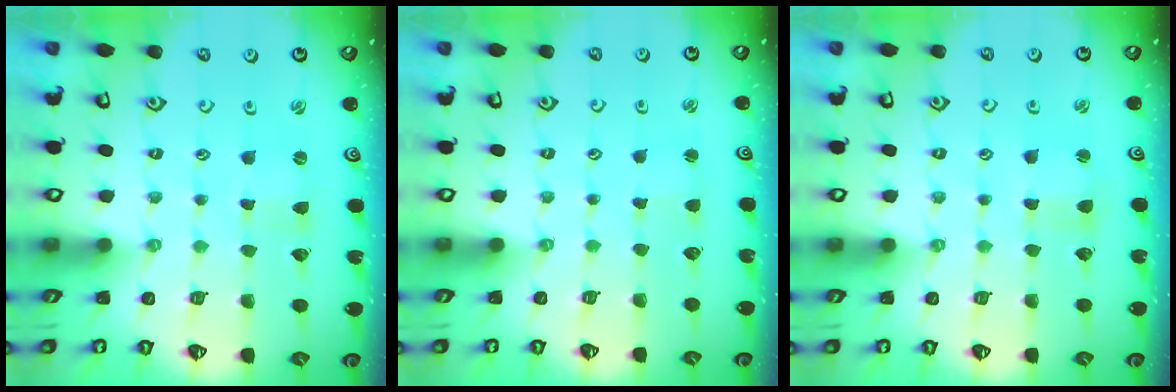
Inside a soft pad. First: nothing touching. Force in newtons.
{"total": 1.0, "press": 0.9, "slide": 0.1}
{"total": 1.9, "press": 1.8, "slide": 0.3}